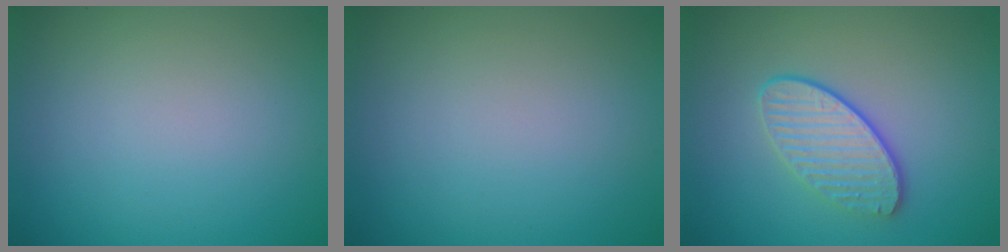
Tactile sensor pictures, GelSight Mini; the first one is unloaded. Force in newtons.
{"total": 0.0}
{"total": 3.5, "press": 3.2, "slide": 1.4}